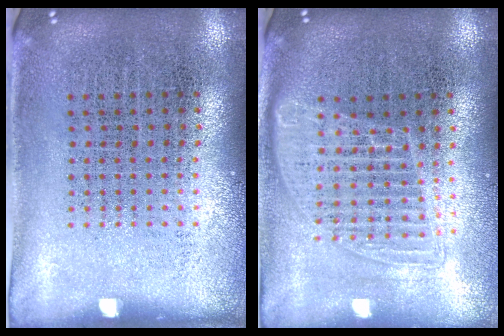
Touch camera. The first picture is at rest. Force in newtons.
{"total": 1.5, "press": 1.3, "slide": 0.7}